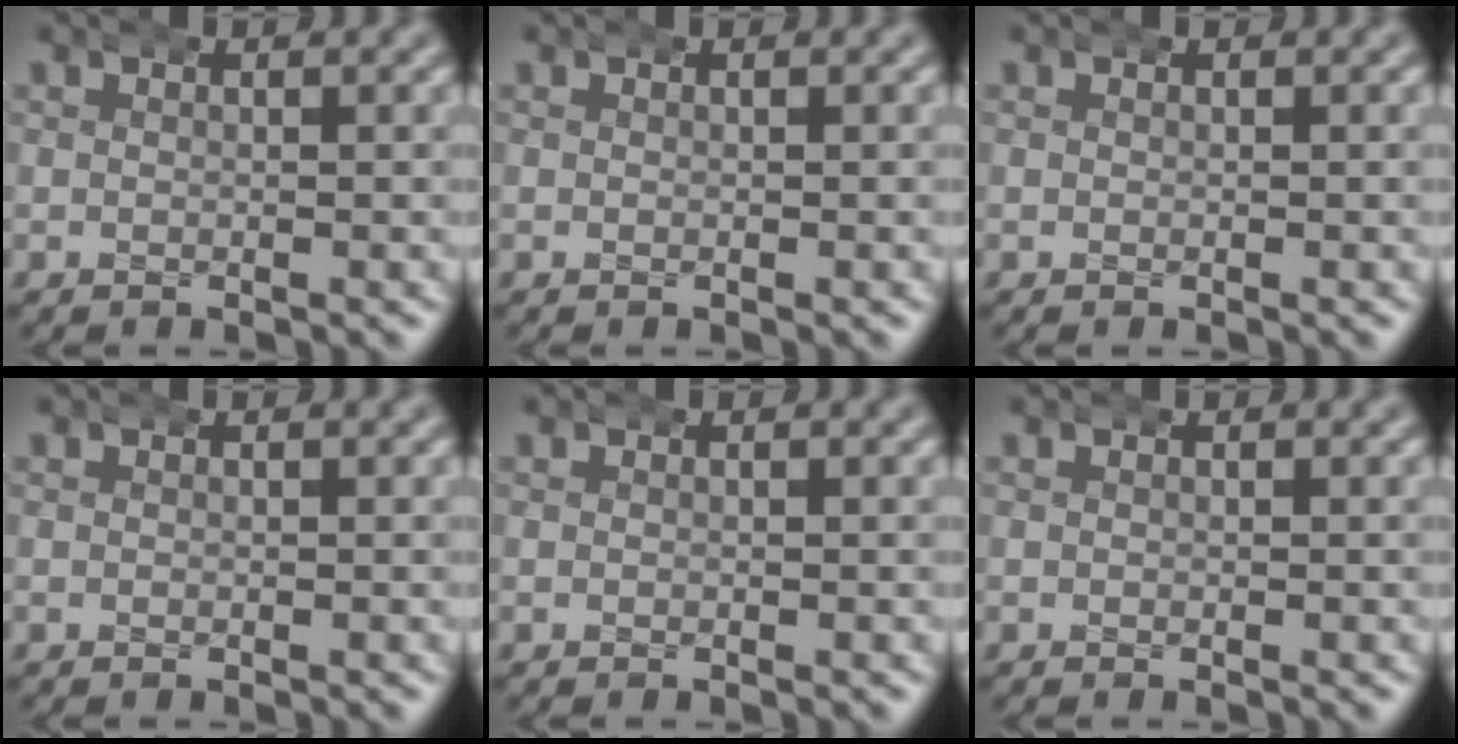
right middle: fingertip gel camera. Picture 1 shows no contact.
{"total": 0.0}
{"total": 0.0}
{"total": 0.0}
{"total": 0.0}
{"total": 0.0}